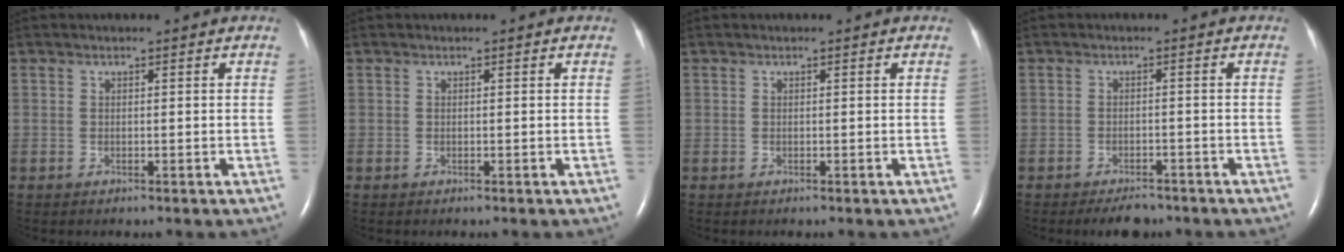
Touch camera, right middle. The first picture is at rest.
{"total": 0.0}
{"total": 0.0}
{"total": 3.7, "force": [-3.1, 1.4, 1.4], "torque": [-0.026, -0.002, -0.044]}